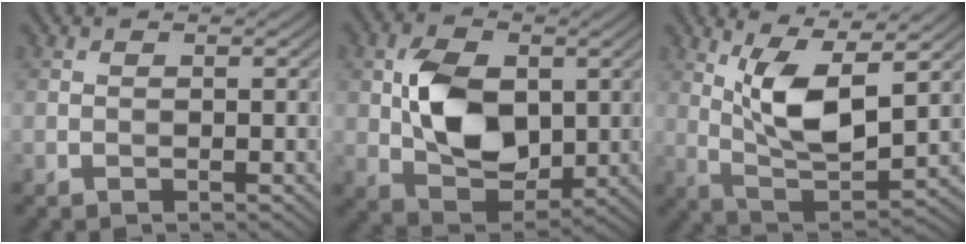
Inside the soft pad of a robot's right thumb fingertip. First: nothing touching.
{"total": 9.6, "force": [1.1, 6.5, 7.0], "torque": [-0.144, -0.003, 0.021]}
{"total": 9.6, "force": [3.4, 3.5, 8.2], "torque": [-0.166, -0.003, 0.067]}